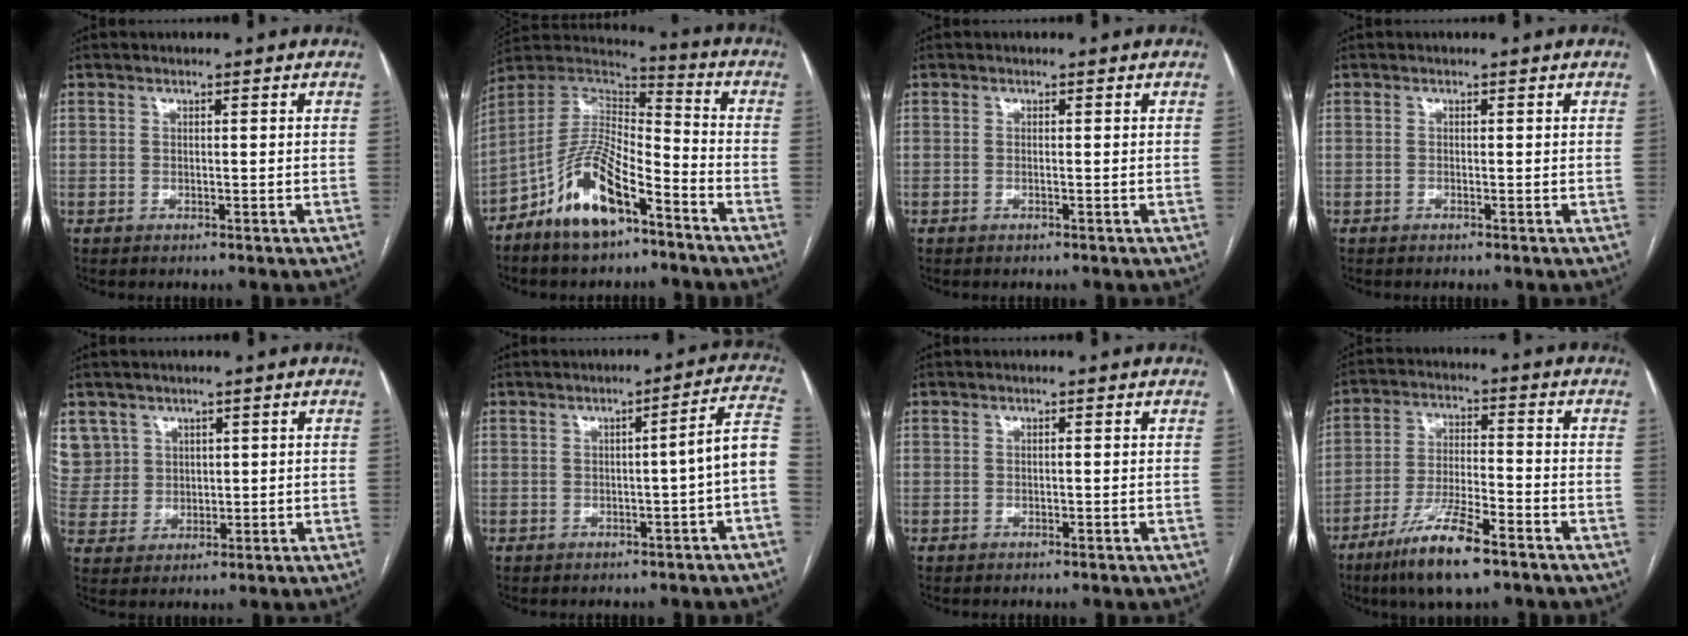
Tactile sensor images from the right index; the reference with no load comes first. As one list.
[{"total": 13.1, "force": [-7.8, 4.3, 9.6], "torque": [-0.188, 0.014, -0.146]}, {"total": 0.0}, {"total": 0.0}, {"total": 8.0, "force": [4.3, 6.7, 0.2], "torque": [-0.012, 0.017, 0.103]}, {"total": 6.2, "force": [-1.2, -0.7, 6.1], "torque": [-0.066, 0.018, -0.018]}, {"total": 0.0}, {"total": 11.2, "force": [-7.3, 1.8, 8.3], "torque": [-0.161, -0.018, -0.129]}]